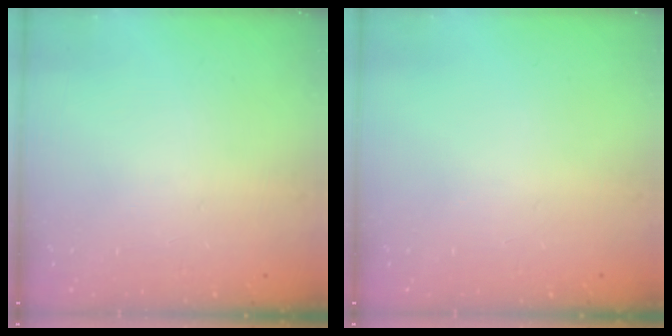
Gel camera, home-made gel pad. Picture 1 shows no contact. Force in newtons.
{"total": 0.0}